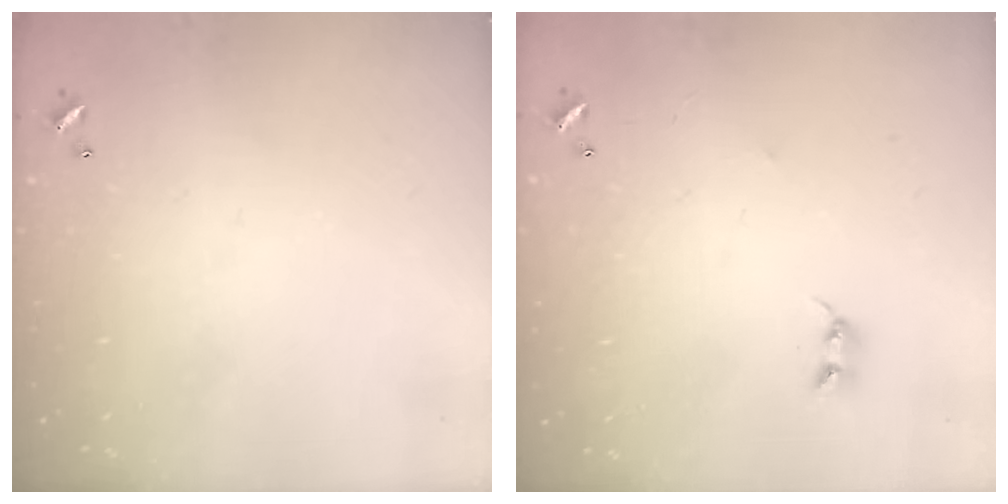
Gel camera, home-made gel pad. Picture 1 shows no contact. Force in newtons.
{"total": 2.2, "press": 2.2, "slide": 0.4}